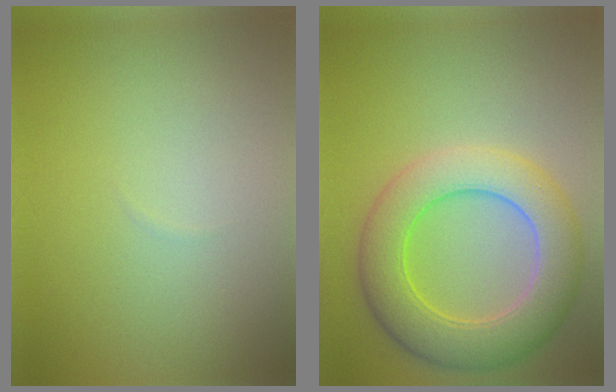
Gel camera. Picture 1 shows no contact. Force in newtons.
{"total": 7.6, "press": 7.6, "slide": 0.3}